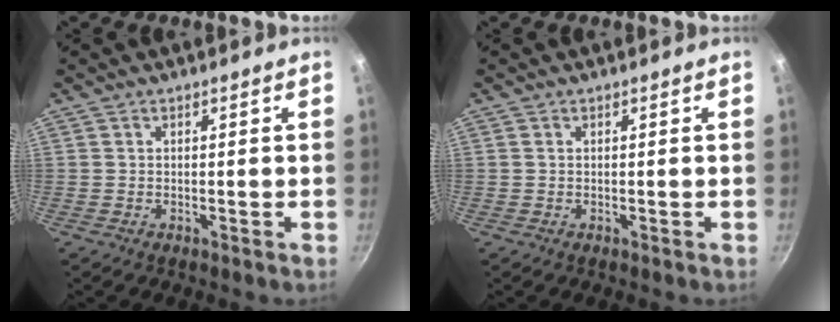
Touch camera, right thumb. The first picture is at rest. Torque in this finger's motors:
{"motor_torque": [-0.43, 0.19, -0.59, 0.18, 0.04]}